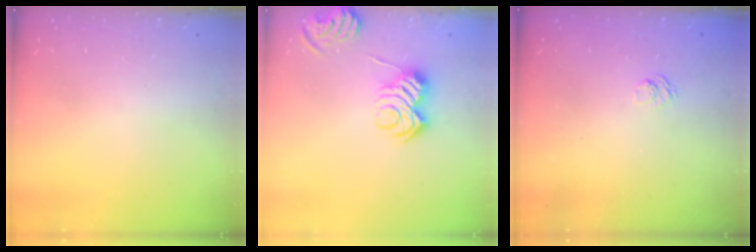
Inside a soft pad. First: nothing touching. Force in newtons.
{"total": 9.6, "press": 9.6, "slide": 0.5}
{"total": 2.4, "press": 2.0, "slide": 1.3}